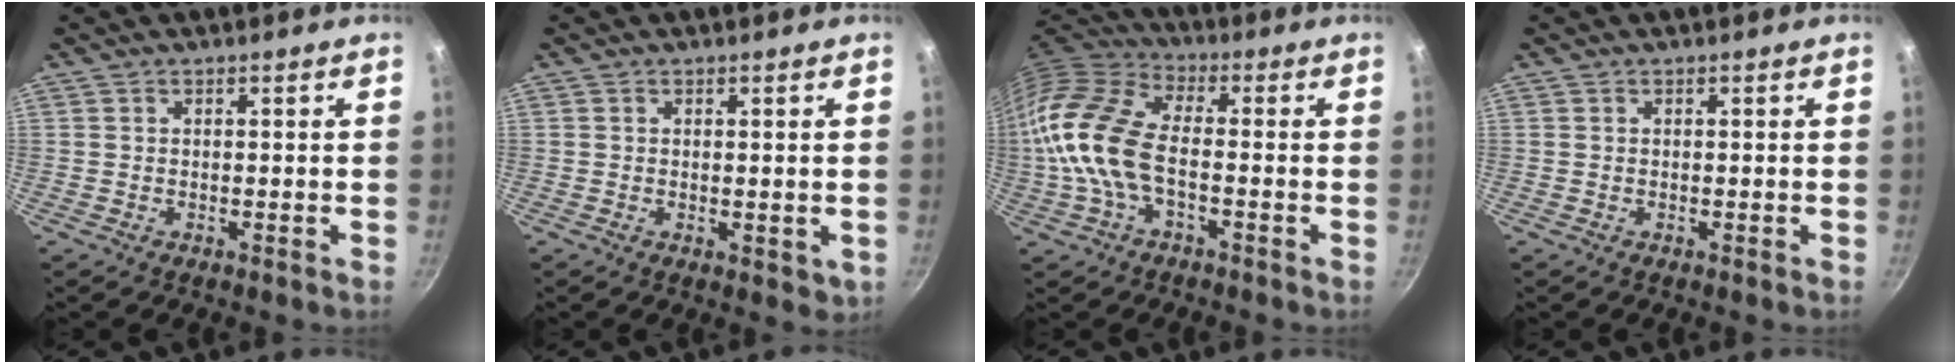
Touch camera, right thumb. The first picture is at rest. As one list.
[{"total": 0.8, "force": [0.0, 0.3, 0.8], "torque": [-0.011, -0.002, -0.001]}, {"total": 14.7, "force": [-2.4, 8.0, 12.1], "torque": [-0.239, 0.033, -0.062]}, {"total": 0.0}]